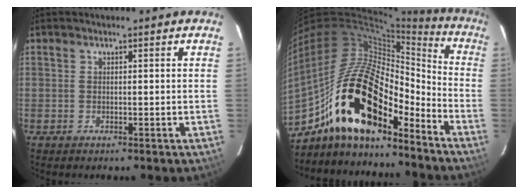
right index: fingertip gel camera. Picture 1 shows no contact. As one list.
[{"total": 23.0, "force": [-14.4, 9.3, 15.4], "torque": [-0.281, -0.011, -0.267]}]